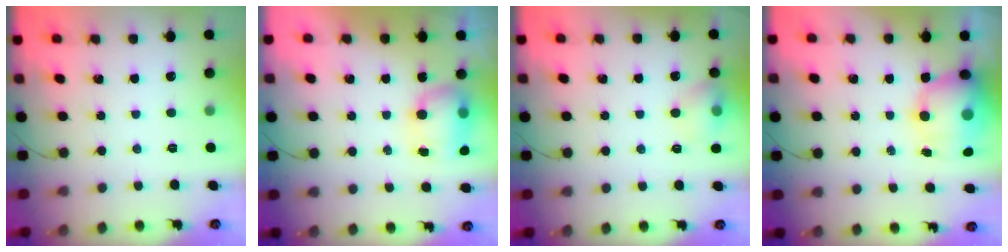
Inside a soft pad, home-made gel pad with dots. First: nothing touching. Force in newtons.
{"total": 7.6, "press": 7.5, "slide": 0.9}
{"total": 8.2, "press": 8.1, "slide": 1.2}
{"total": 12.4, "press": 12.0, "slide": 2.8}